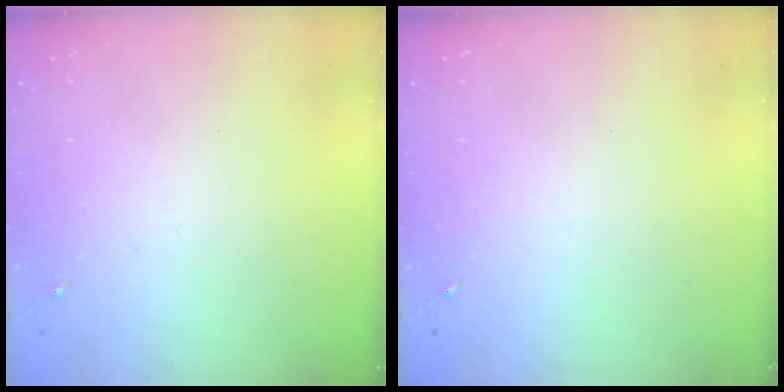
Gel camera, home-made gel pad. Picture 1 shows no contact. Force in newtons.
{"total": 0.0}